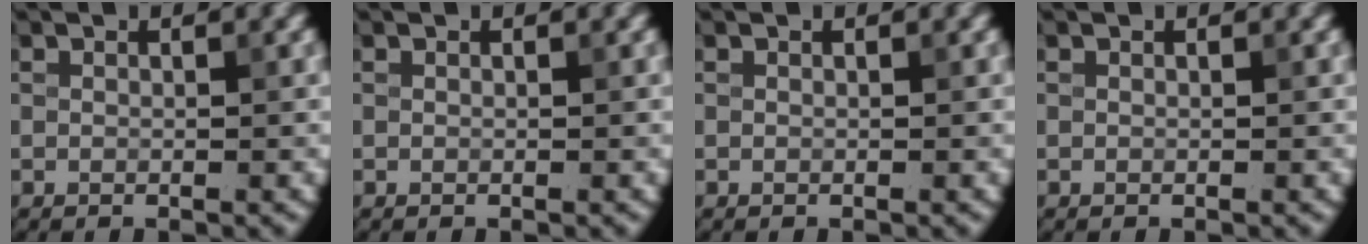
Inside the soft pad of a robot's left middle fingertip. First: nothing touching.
{"total": 0.0}
{"total": 0.0}
{"total": 0.0}